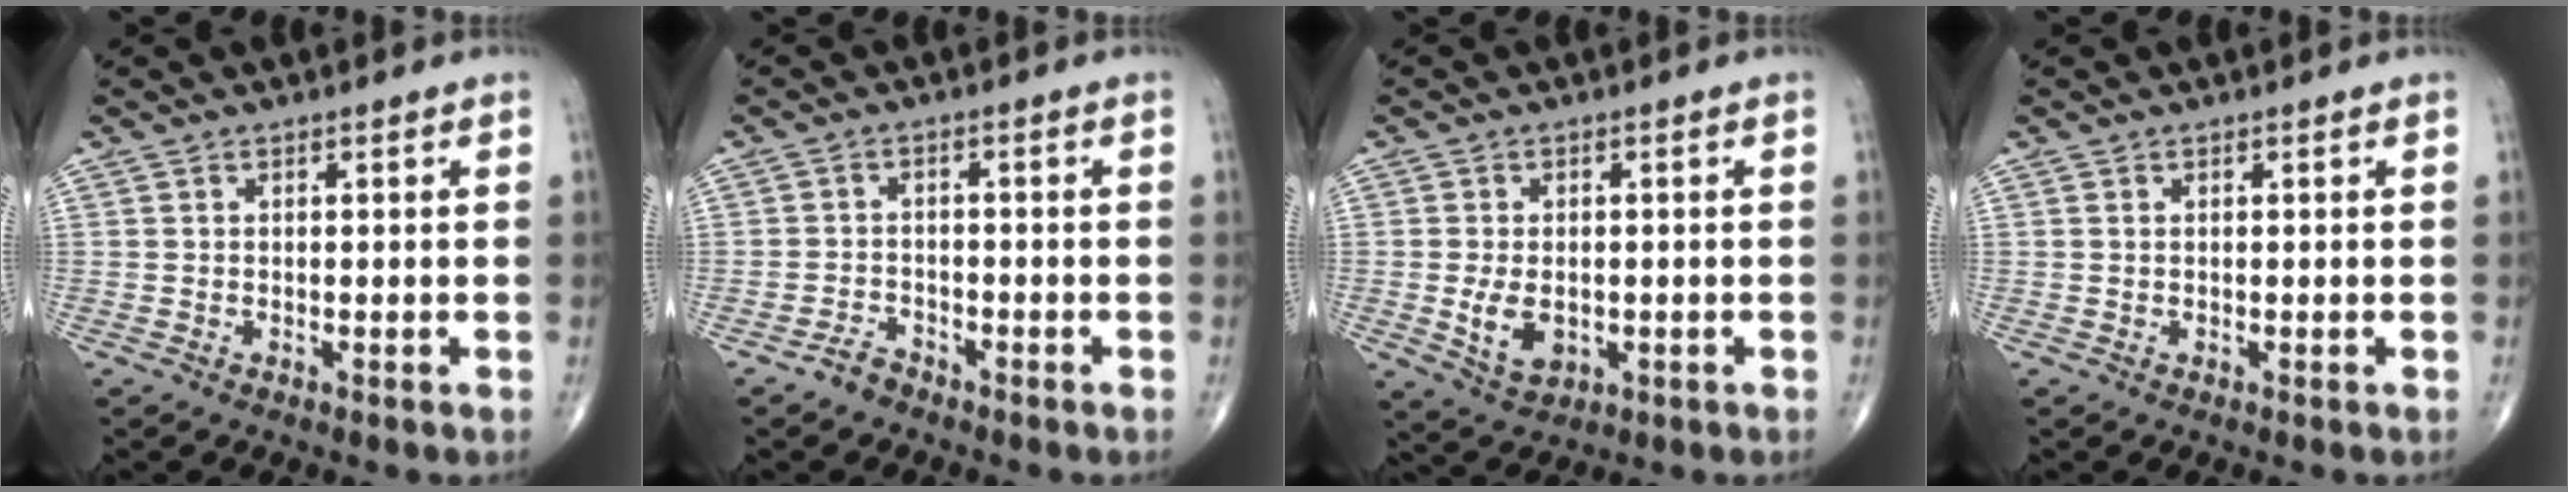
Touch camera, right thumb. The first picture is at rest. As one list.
[{"total": 2.4, "force": [-1.8, 1.4, 0.5], "torque": [-0.013, 0.008, -0.035]}, {"total": 6.2, "force": [-1.0, 4.1, 4.5], "torque": [-0.074, -0.008, -0.007]}, {"total": 0.0}]